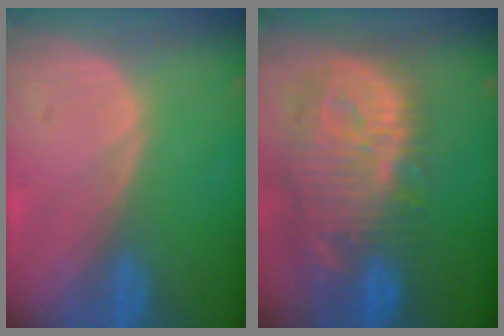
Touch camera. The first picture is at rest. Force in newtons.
{"total": 13.6, "press": 11.8, "slide": 6.6}